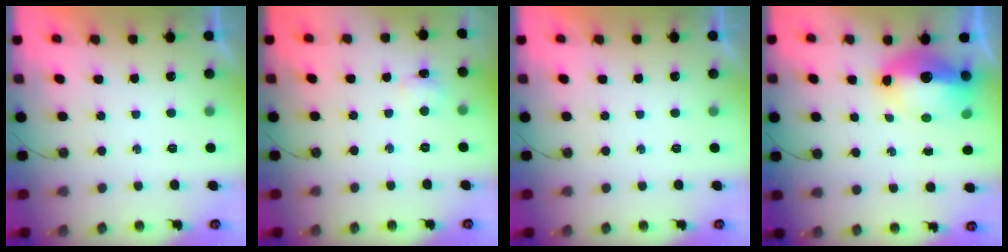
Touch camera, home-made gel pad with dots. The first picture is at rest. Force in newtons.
{"total": 4.0, "press": 3.6, "slide": 1.8}
{"total": 0.0}
{"total": 14.5, "press": 13.9, "slide": 4.0}